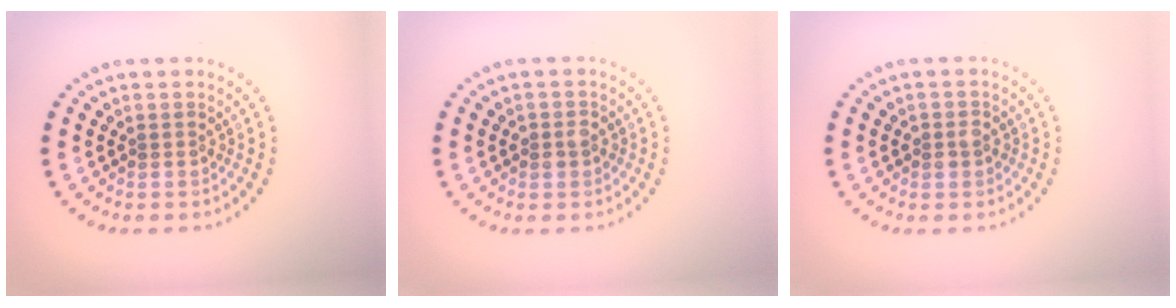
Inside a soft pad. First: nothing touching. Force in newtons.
{"total": 1.2, "press": 1.1, "slide": 0.5}
{"total": 1.2, "press": 1.1, "slide": 0.5}